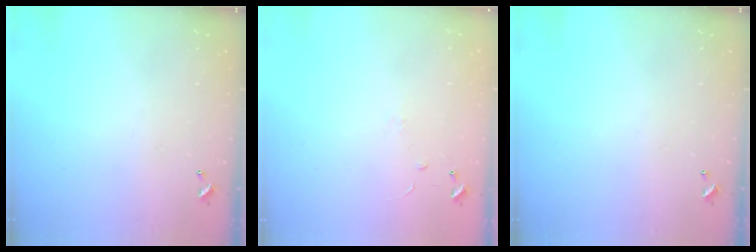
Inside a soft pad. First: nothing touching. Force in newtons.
{"total": 6.5, "press": 6.5, "slide": 0.6}
{"total": 0.0}